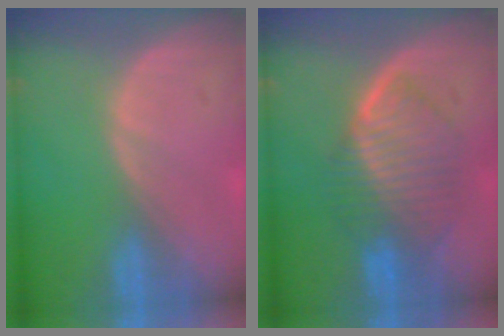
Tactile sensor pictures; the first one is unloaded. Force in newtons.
{"total": 7.8, "press": 7.8, "slide": 0.3}